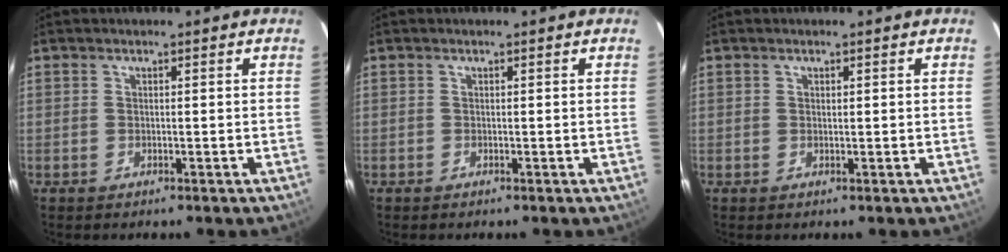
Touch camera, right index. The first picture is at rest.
{"total": 0.0}
{"total": 0.0}